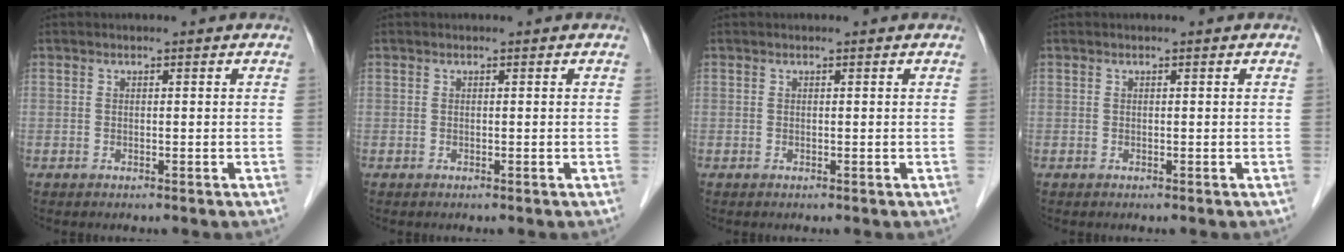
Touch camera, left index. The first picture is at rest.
{"total": 0.0}
{"total": 0.0}
{"total": 0.0}